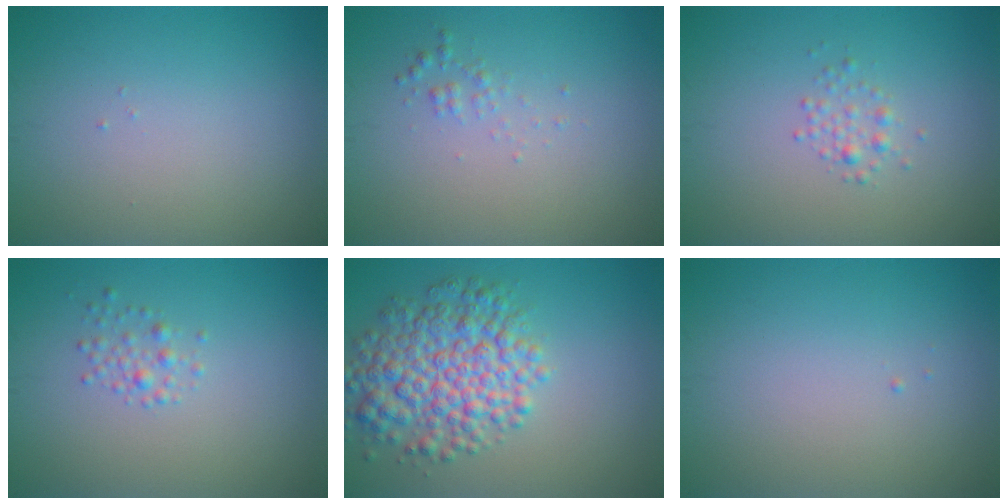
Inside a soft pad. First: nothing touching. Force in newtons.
{"total": 0.9, "press": 0.9, "slide": 0.0}
{"total": 1.2, "press": 1.2, "slide": 0.1}
{"total": 1.3, "press": 1.3, "slide": 0.0}
{"total": 7.1, "press": 7.1, "slide": 0.2}
{"total": 0.0}